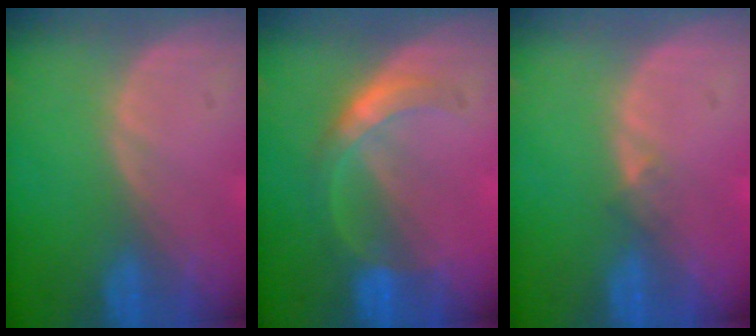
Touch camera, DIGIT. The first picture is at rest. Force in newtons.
{"total": 5.6, "press": 5.0, "slide": 2.5}
{"total": 1.2, "press": 0.9, "slide": 0.9}